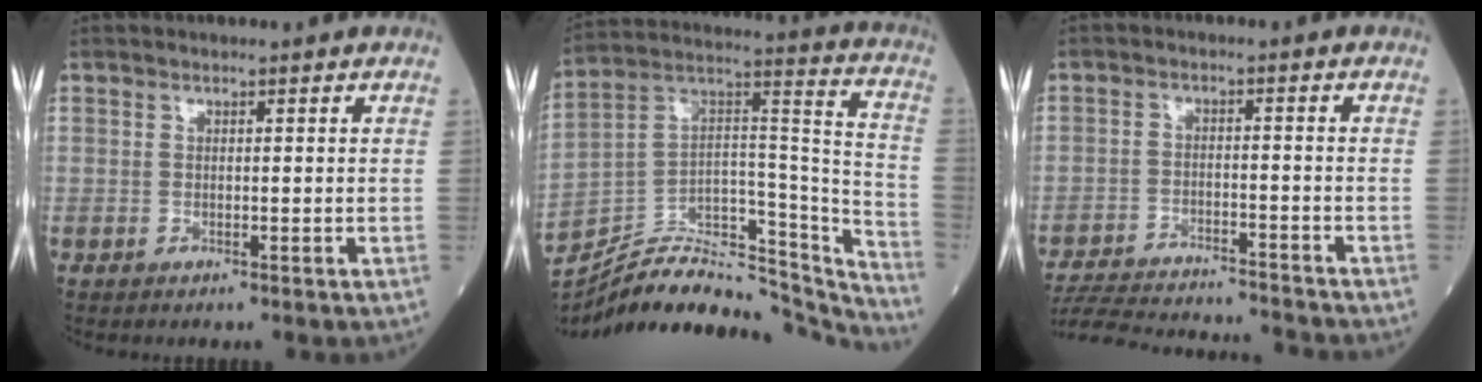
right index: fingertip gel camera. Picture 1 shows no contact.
{"total": 30.0, "force": [-26.8, 8.1, 10.8], "torque": [-0.153, 0.034, -0.392]}
{"total": 17.0, "force": [-16.2, 1.6, 4.8], "torque": [-0.100, -0.011, -0.237]}